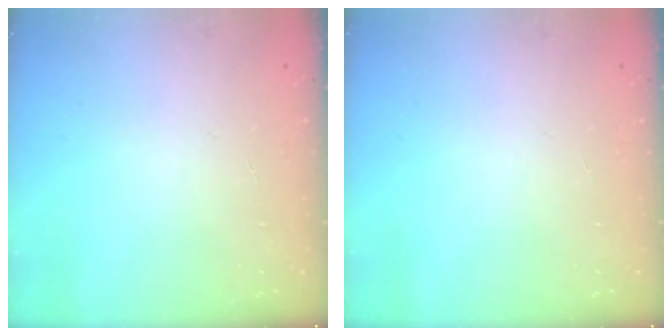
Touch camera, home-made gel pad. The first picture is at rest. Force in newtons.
{"total": 0.0}